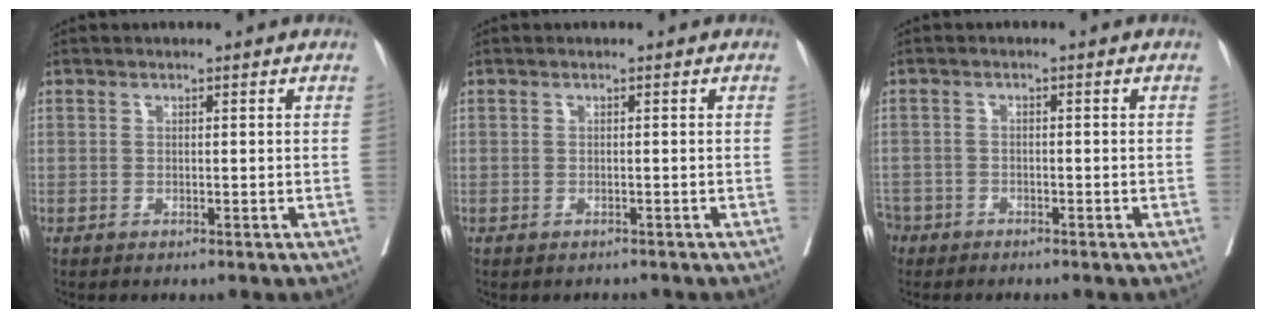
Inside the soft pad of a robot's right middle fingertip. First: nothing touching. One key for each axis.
{"total": 1.2, "fx": -1.1, "fy": 0.5, "fz": 0.1, "tx": -0.006, "ty": -0.001, "tz": -0.017}
{"total": 4.3, "fx": -3.3, "fy": 2.7, "fz": 0.3, "tx": -0.009, "ty": 0.004, "tz": -0.065}